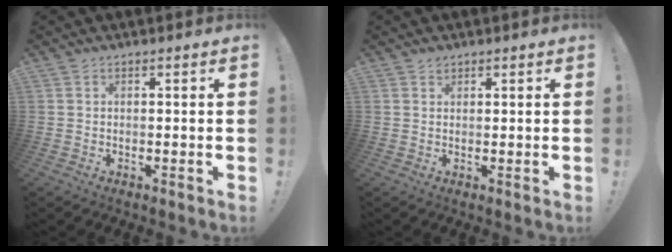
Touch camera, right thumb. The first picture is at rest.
{"total": 1.1, "force": [0.9, 0.5, 0.2], "torque": [0.009, -0.005, 0.015]}